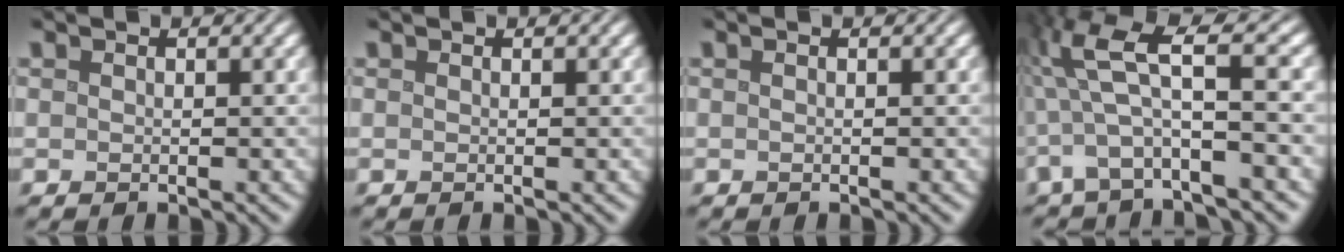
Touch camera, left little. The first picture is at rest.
{"total": 0.0}
{"total": 0.6, "force": [0.0, 0.1, 0.5], "torque": [-0.009, 0.000, -0.004]}
{"total": 6.7, "force": [0.1, 1.5, 6.5], "torque": [-0.138, 0.010, -0.001]}